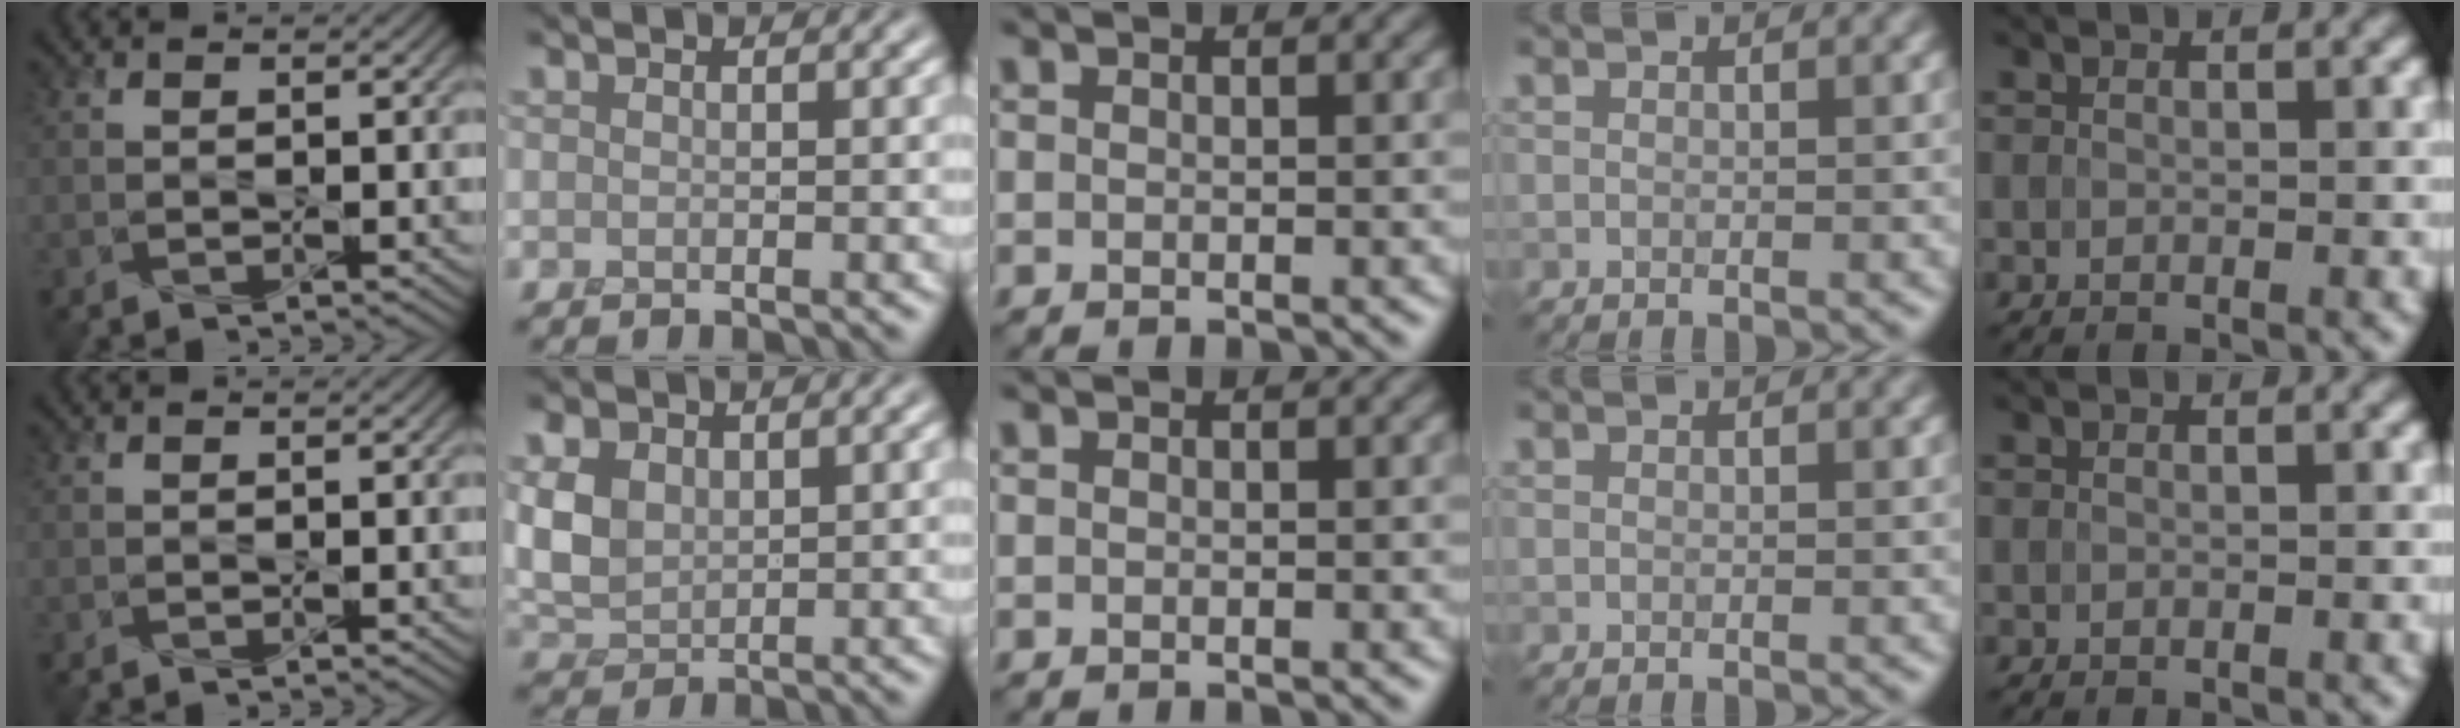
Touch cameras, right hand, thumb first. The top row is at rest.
{"index": {"total": 3.9, "force": [1.1, 2.8, 2.4], "torque": [-0.065, 0.003, 0.023]}}